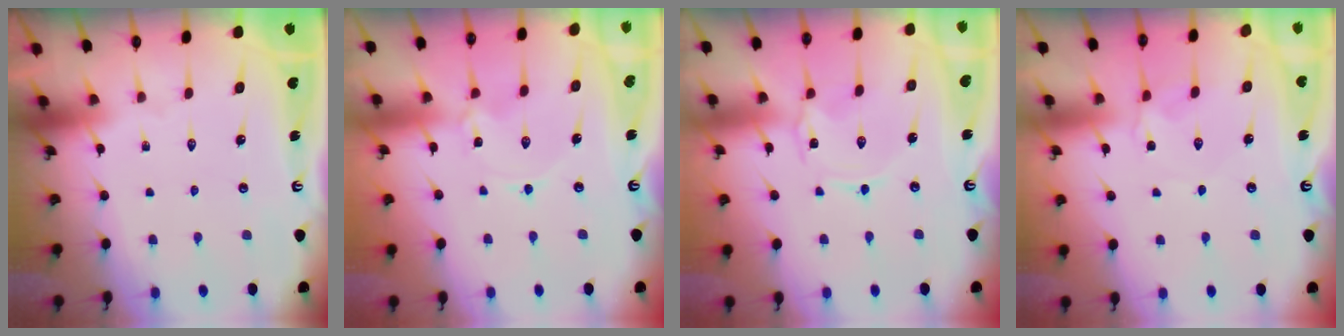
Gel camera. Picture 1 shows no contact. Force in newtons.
{"total": 1.4, "press": 1.4, "slide": 0.1}
{"total": 1.3, "press": 1.3, "slide": 0.2}
{"total": 3.3, "press": 3.3, "slide": 0.5}